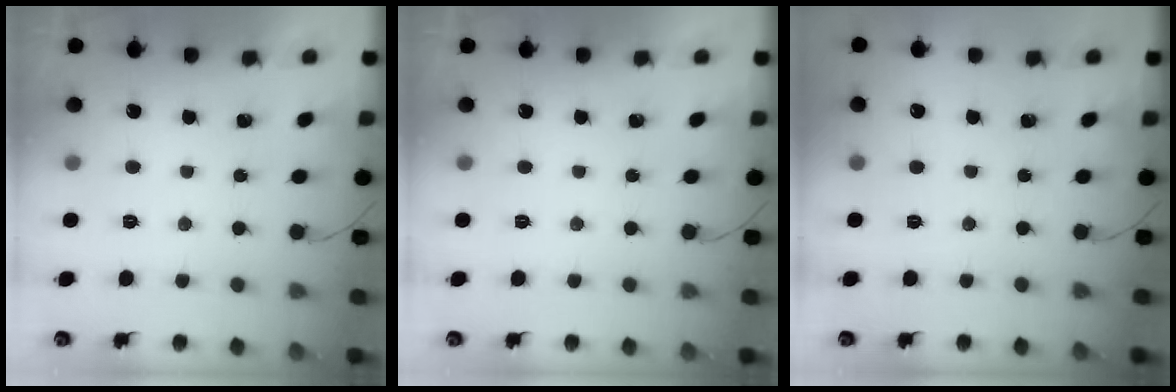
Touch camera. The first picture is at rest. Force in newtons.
{"total": 0.0}
{"total": 0.0}